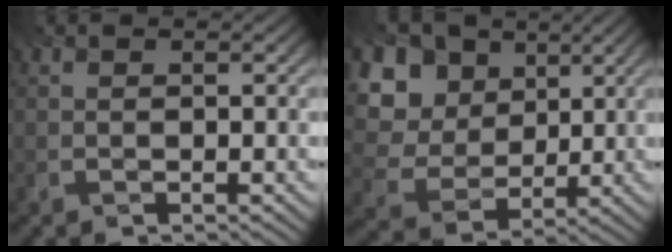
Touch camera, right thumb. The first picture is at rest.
{"total": 14.7, "force": [5.1, 12.0, 6.8], "torque": [-0.237, 0.033, 0.124]}